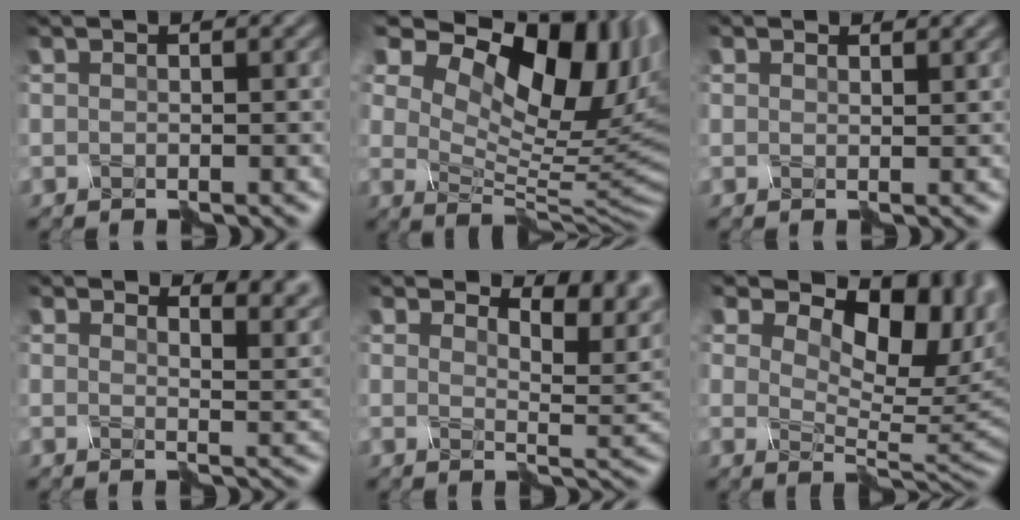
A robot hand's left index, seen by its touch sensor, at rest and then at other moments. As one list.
[{"total": 14.5, "force": [7.1, 7.5, 10.2], "torque": [-0.175, 0.023, 0.122]}, {"total": 1.1, "force": [1.0, 0.5, 0.0], "torque": [-0.007, -0.003, 0.015]}, {"total": 4.6, "force": [3.9, 1.5, 2.0], "torque": [-0.029, -0.001, 0.041]}, {"total": 5.4, "force": [3.9, 1.9, 3.1], "torque": [-0.046, 0.001, 0.056]}, {"total": 12.0, "force": [5.6, 6.5, 8.4], "torque": [-0.117, 0.017, 0.073]}]